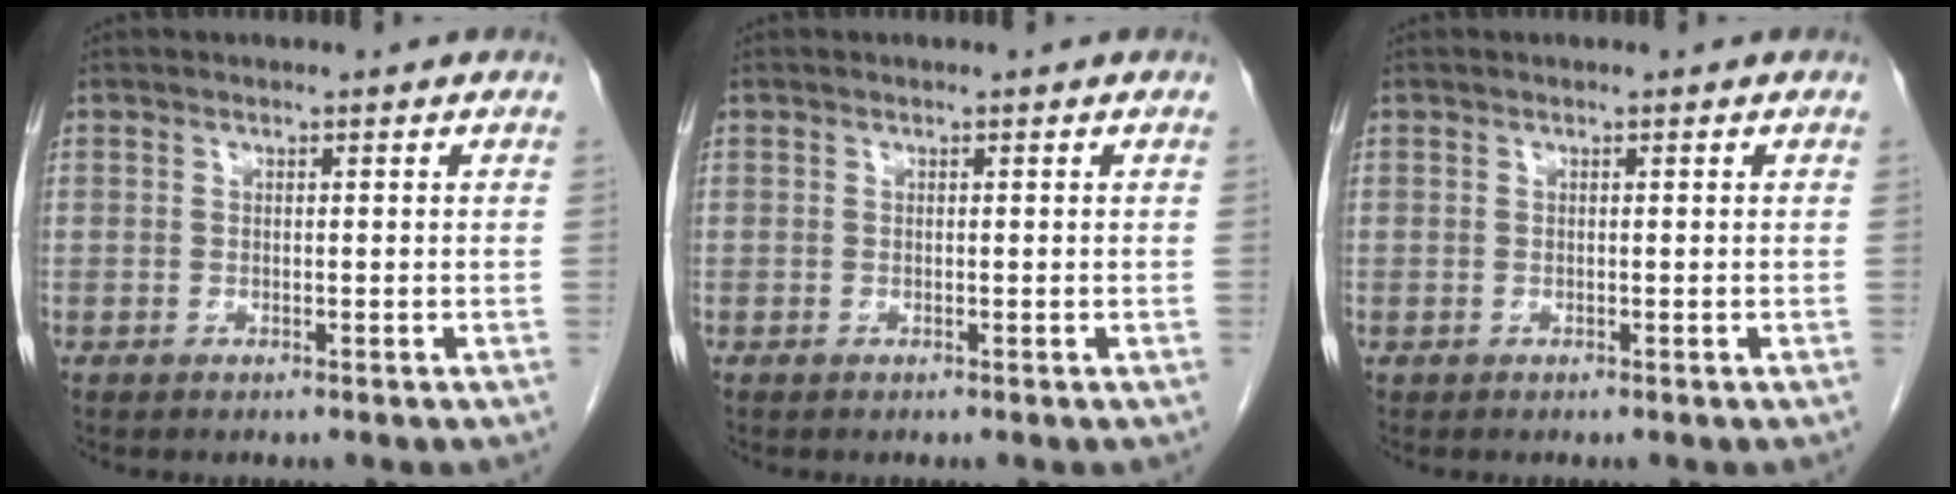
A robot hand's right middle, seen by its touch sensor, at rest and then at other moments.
{"total": 0.0}
{"total": 0.0}